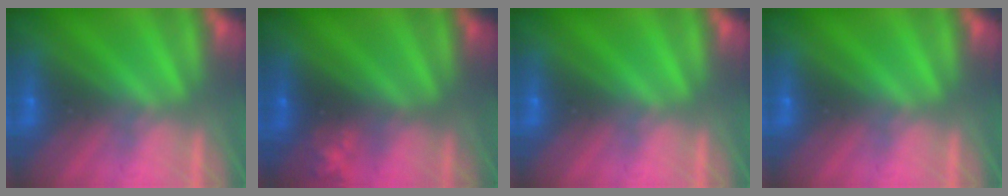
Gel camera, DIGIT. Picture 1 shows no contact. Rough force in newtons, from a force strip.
{"total": 2.3}
{"total": 0.0}
{"total": 0.0}